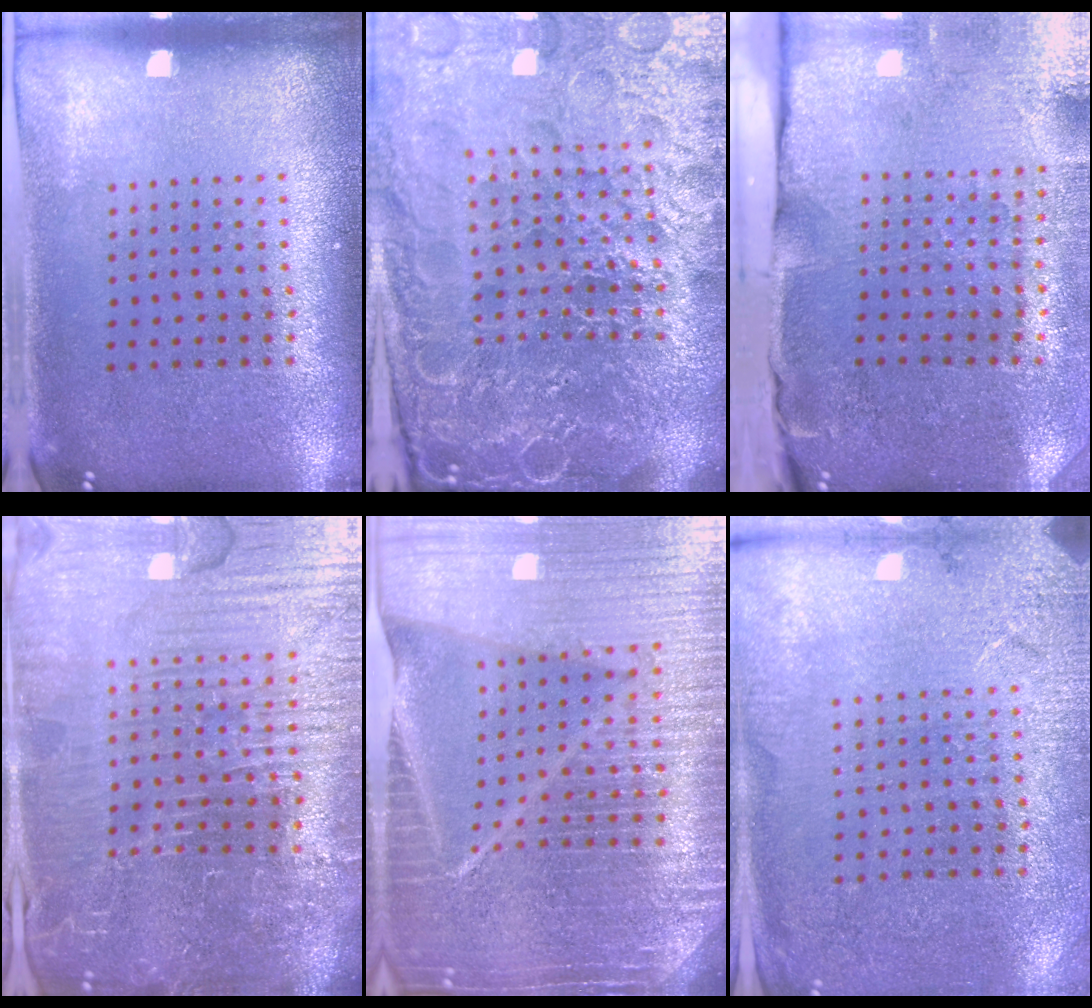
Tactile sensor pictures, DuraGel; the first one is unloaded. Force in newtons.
{"total": 6.6, "press": 5.9, "slide": 3.0}
{"total": 4.8, "press": 3.9, "slide": 2.9}
{"total": 6.7, "press": 6.0, "slide": 3.0}
{"total": 7.0, "press": 6.0, "slide": 3.7}
{"total": 2.6, "press": 2.6, "slide": 0.2}